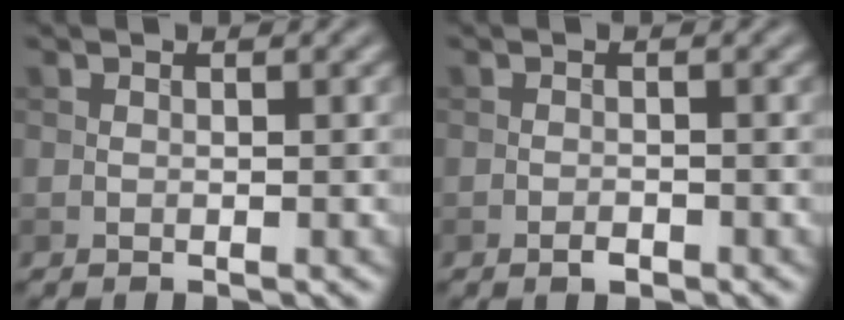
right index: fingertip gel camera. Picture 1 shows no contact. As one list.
[{"total": 0.9, "force": [-0.6, 0.4, 0.6], "torque": [-0.008, 0.000, -0.011]}]